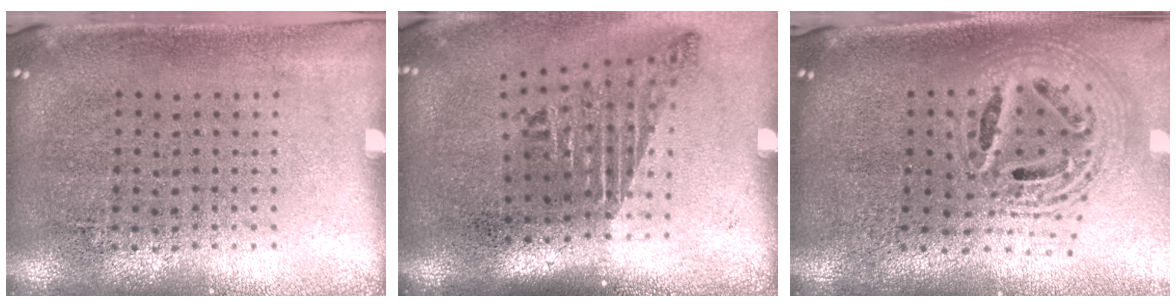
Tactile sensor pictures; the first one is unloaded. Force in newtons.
{"total": 1.8, "press": 1.2, "slide": 1.4}
{"total": 2.3, "press": 1.8, "slide": 1.6}